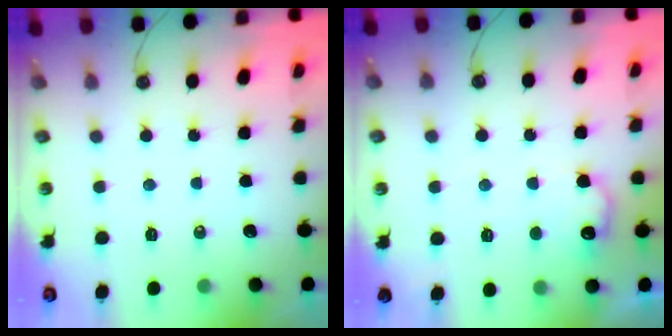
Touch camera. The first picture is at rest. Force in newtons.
{"total": 10.4, "press": 10.4, "slide": 0.4}